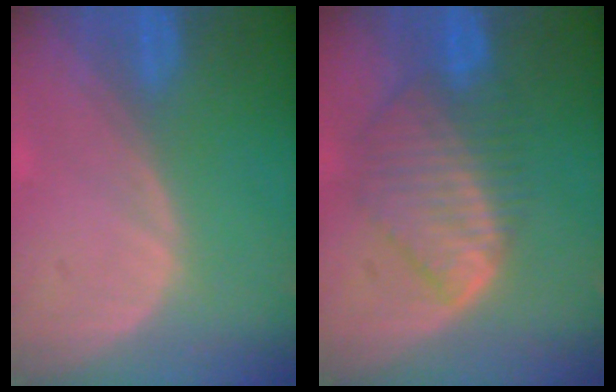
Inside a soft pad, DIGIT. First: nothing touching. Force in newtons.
{"total": 8.4, "press": 7.6, "slide": 3.6}